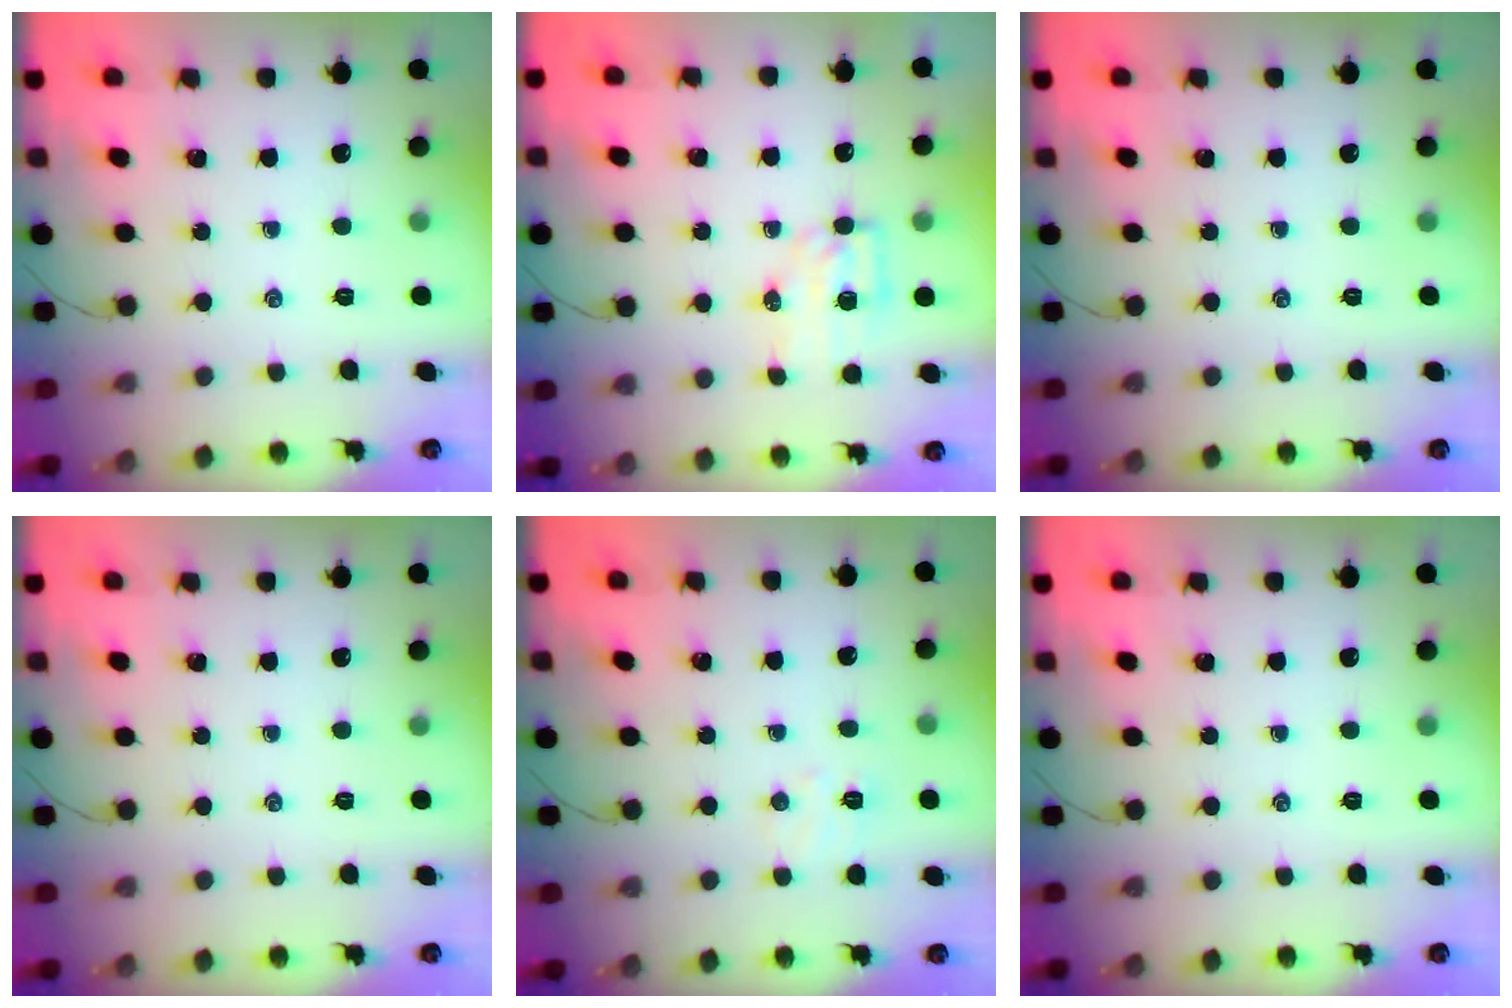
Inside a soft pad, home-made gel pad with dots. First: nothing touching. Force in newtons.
{"total": 5.7, "press": 5.6, "slide": 1.0}
{"total": 0.0}
{"total": 0.0}
{"total": 4.2, "press": 4.1, "slide": 1.0}
{"total": 0.0}